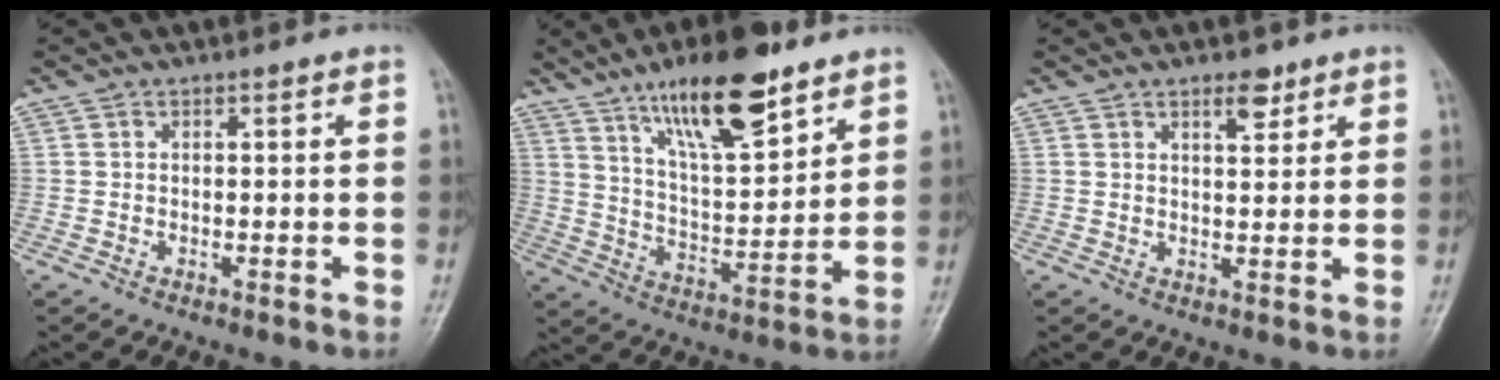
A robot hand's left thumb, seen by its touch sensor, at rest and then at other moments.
{"total": 17.3, "force": [11.3, 5.3, 12.0], "torque": [-0.175, -0.061, 0.201]}
{"total": 3.6, "force": [2.4, 1.5, 2.3], "torque": [-0.022, -0.015, 0.037]}